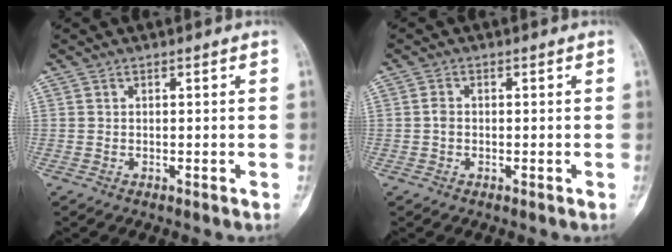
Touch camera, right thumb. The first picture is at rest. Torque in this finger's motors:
{"motor_torque": [-0.05, 1.00, 0.22, -0.38, 0.06]}